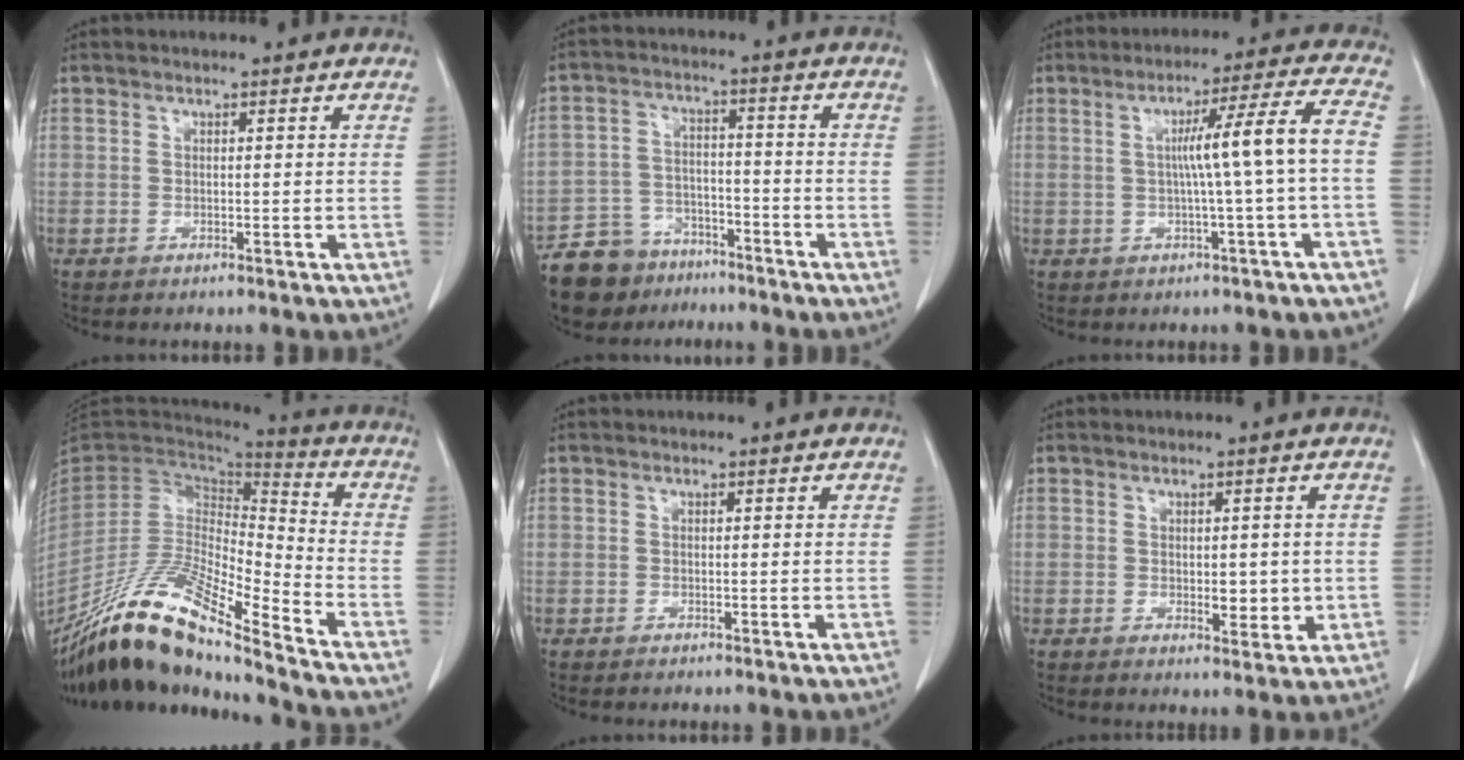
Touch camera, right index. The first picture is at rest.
{"total": 9.8, "force": [-7.6, 6.0, 1.7], "torque": [-0.037, 0.016, -0.128]}
{"total": 9.1, "force": [-0.3, -1.5, 8.9], "torque": [-0.135, 0.018, 0.003]}
{"total": 19.0, "force": [-15.6, 1.8, 10.7], "torque": [-0.208, 0.007, -0.292]}
{"total": 0.0}
{"total": 3.3, "force": [0.0, 1.7, 2.8], "torque": [-0.032, -0.002, 0.008]}